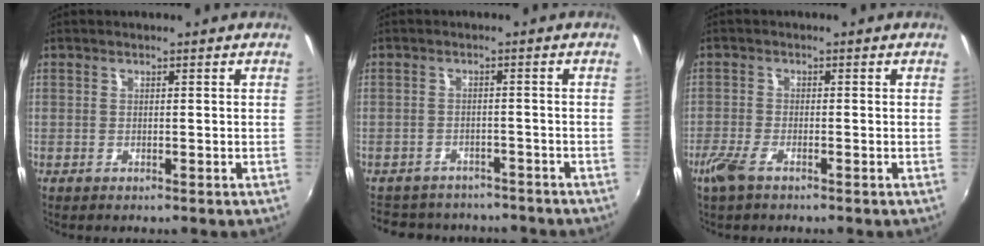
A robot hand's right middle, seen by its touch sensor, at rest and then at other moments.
{"total": 11.4, "force": [-9.8, 4.8, 3.3], "torque": [-0.078, 0.006, -0.131]}
{"total": 3.8, "force": [-2.6, 1.0, 2.6], "torque": [-0.067, -0.010, -0.053]}